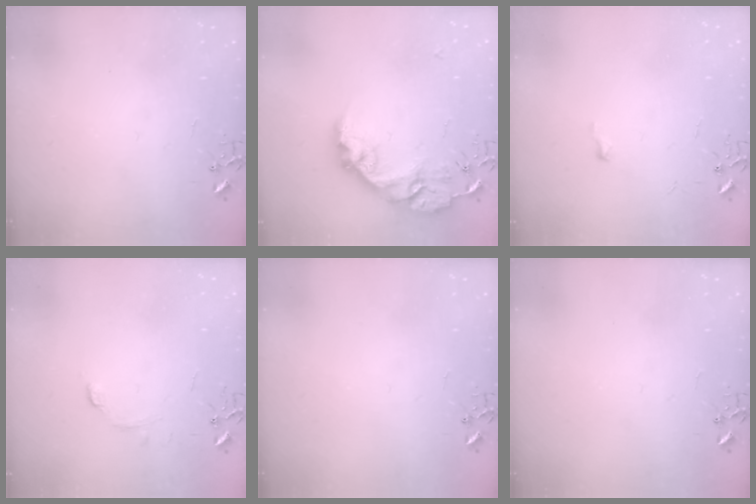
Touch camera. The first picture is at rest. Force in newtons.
{"total": 15.4, "press": 15.4, "slide": 1.1}
{"total": 3.5, "press": 3.5, "slide": 0.5}
{"total": 6.6, "press": 6.6, "slide": 0.9}
{"total": 0.0}
{"total": 0.0}